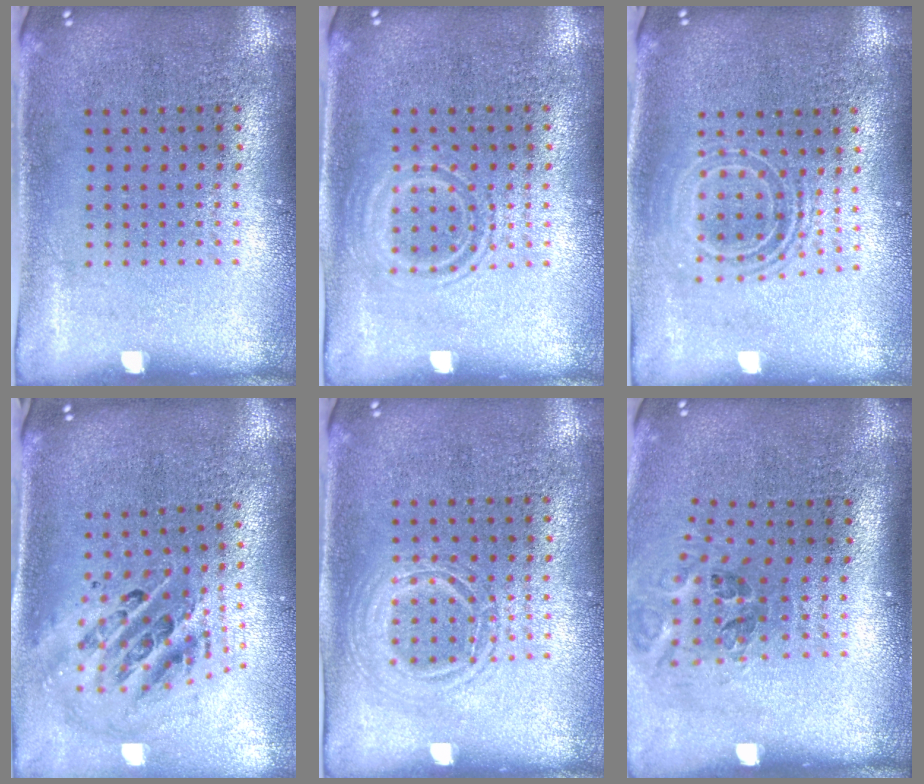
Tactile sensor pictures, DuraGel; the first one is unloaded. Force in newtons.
{"total": 1.0, "press": 0.9, "slide": 0.3}
{"total": 1.8, "press": 1.4, "slide": 1.2}
{"total": 1.6, "press": 1.3, "slide": 0.9}
{"total": 1.1, "press": 1.0, "slide": 0.1}
{"total": 1.2, "press": 0.9, "slide": 0.7}